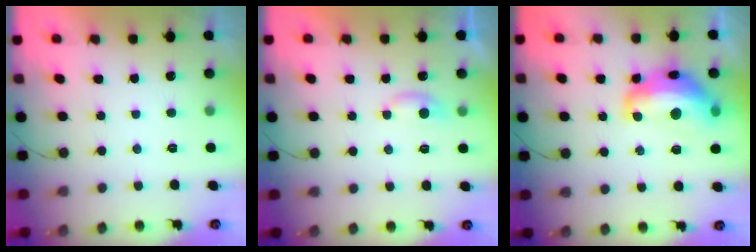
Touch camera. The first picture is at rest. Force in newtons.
{"total": 4.5, "press": 4.5, "slide": 0.5}
{"total": 16.0, "press": 15.9, "slide": 1.2}